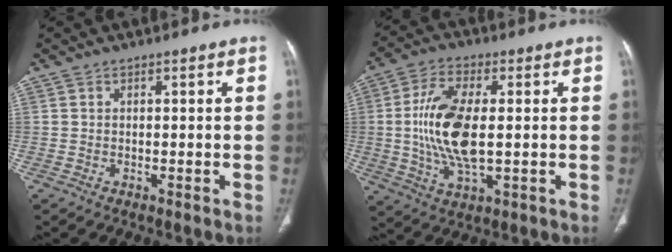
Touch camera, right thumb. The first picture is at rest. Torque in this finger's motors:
{"motor_torque": [1.37, 1.84, 1.45, -0.69, 0.51]}